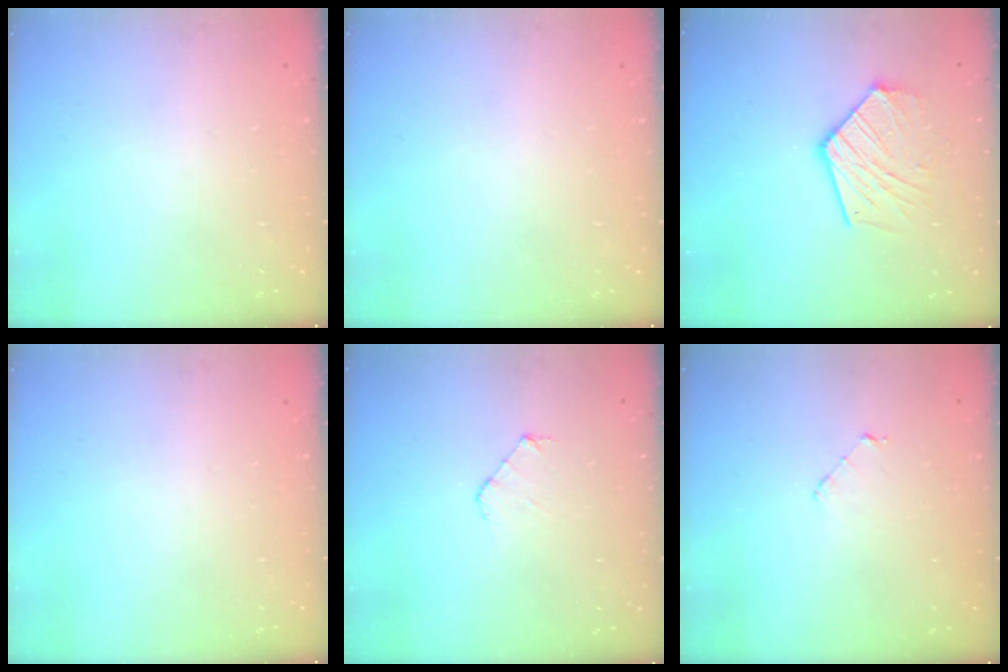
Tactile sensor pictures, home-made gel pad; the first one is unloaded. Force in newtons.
{"total": 0.0}
{"total": 13.8, "press": 13.7, "slide": 1.6}
{"total": 0.0}
{"total": 4.3, "press": 4.3, "slide": 0.4}
{"total": 3.5, "press": 3.5, "slide": 0.2}